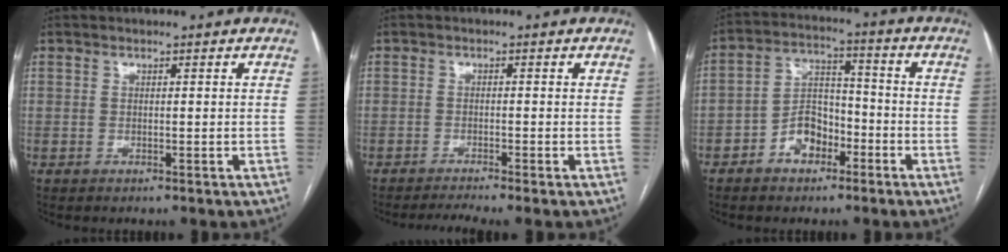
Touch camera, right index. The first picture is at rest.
{"total": 3.1, "force": [-2.6, -1.0, 1.3], "torque": [-0.026, -0.007, -0.048]}
{"total": 7.5, "force": [-3.7, 4.9, 4.2], "torque": [-0.083, 0.026, -0.066]}